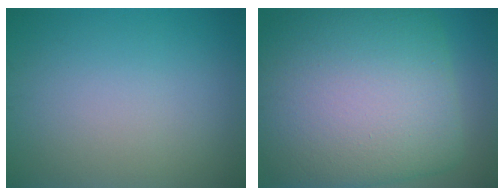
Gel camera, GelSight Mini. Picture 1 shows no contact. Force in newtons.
{"total": 16.4, "press": 16.4, "slide": 0.5}